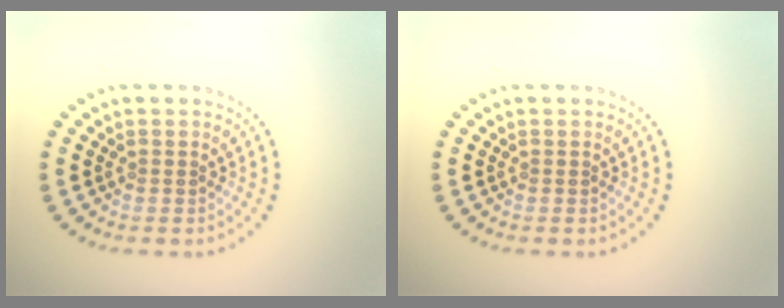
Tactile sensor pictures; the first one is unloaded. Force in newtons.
{"total": 0.0}